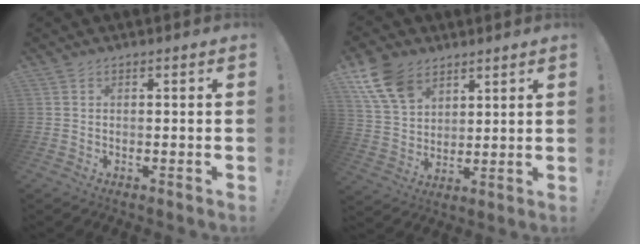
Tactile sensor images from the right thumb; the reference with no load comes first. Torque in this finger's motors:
{"motor_torque": [-0.26, 0.92, 0.12, 0.87, 0.06]}